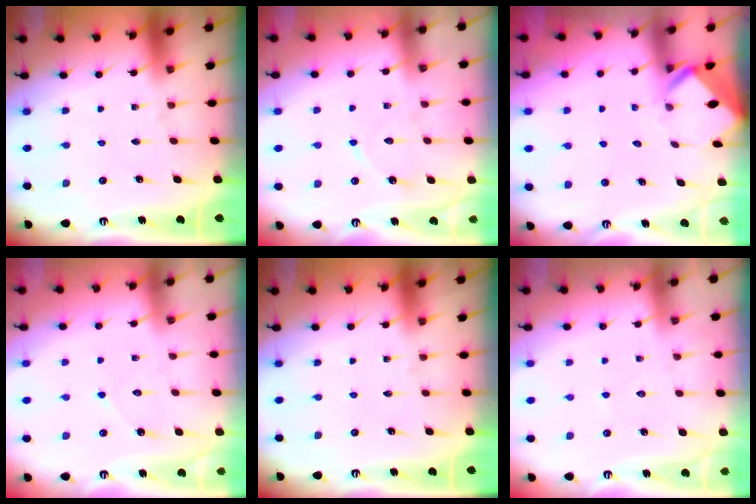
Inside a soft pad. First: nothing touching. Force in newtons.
{"total": 6.5, "press": 6.5, "slide": 0.7}
{"total": 2.4, "press": 2.4, "slide": 0.1}
{"total": 5.5, "press": 5.5, "slide": 0.5}
{"total": 0.0}
{"total": 5.9, "press": 5.8, "slide": 0.7}